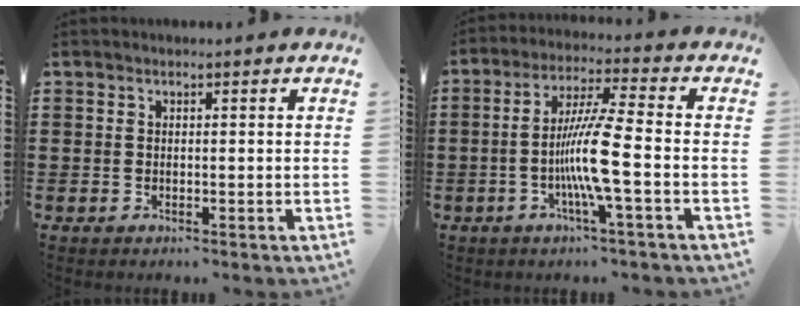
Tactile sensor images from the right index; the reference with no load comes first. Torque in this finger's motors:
{"motor_torque": [2.14, 0.00, 0.80, 0.13]}